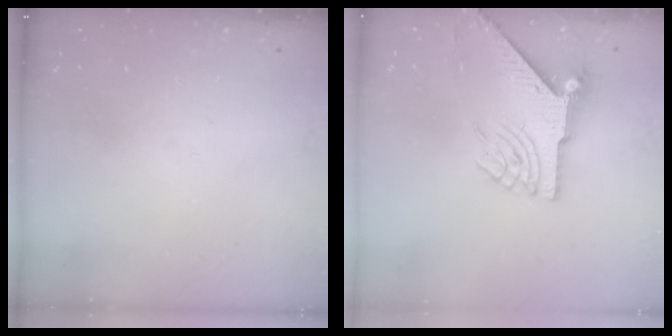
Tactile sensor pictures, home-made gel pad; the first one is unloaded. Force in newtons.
{"total": 8.2, "press": 8.2, "slide": 0.9}